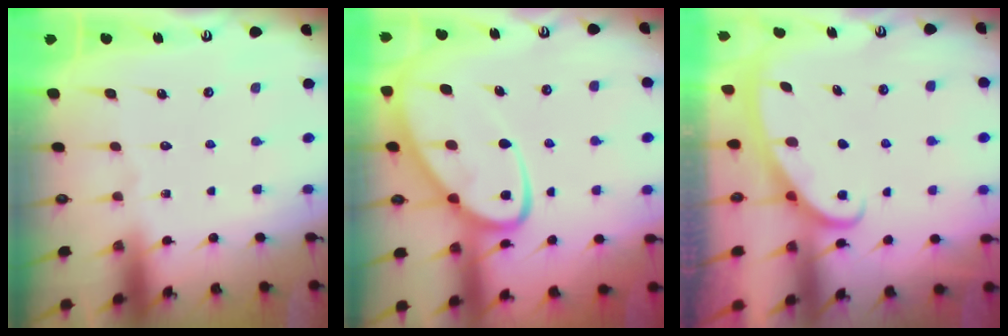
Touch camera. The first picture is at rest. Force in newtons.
{"total": 11.4, "press": 11.3, "slide": 1.0}
{"total": 2.9, "press": 2.8, "slide": 0.4}